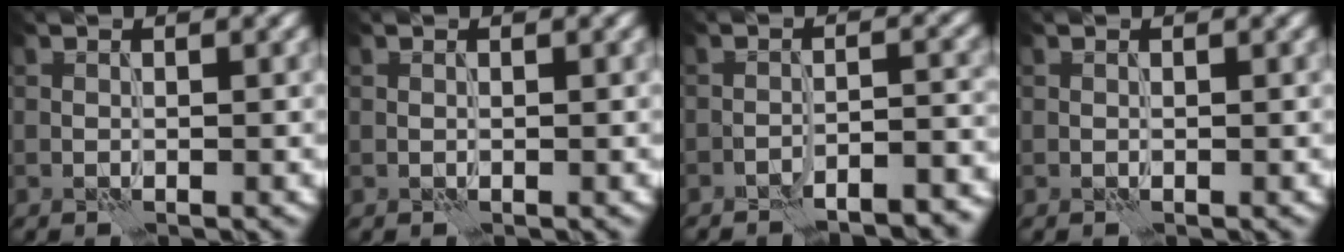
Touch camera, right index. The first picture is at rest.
{"total": 0.0}
{"total": 5.9, "force": [-5.2, 1.3, 2.5], "torque": [-0.035, 0.016, -0.064]}
{"total": 0.0}